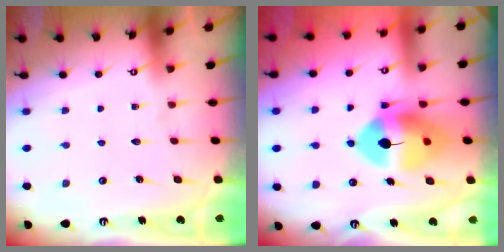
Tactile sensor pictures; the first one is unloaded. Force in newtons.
{"total": 12.5, "press": 12.4, "slide": 1.9}